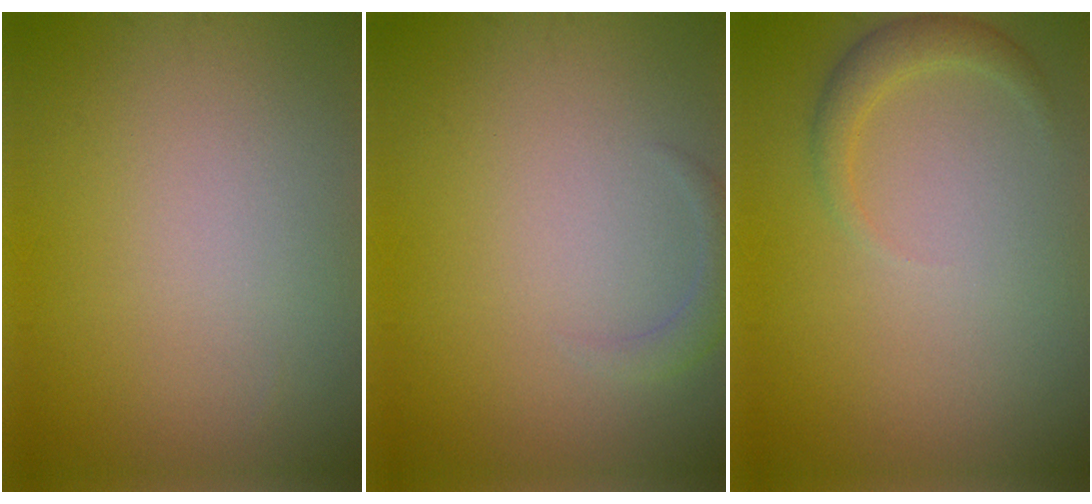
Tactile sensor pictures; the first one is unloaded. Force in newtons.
{"total": 1.3, "press": 1.3, "slide": 0.1}
{"total": 1.7, "press": 1.7, "slide": 0.1}